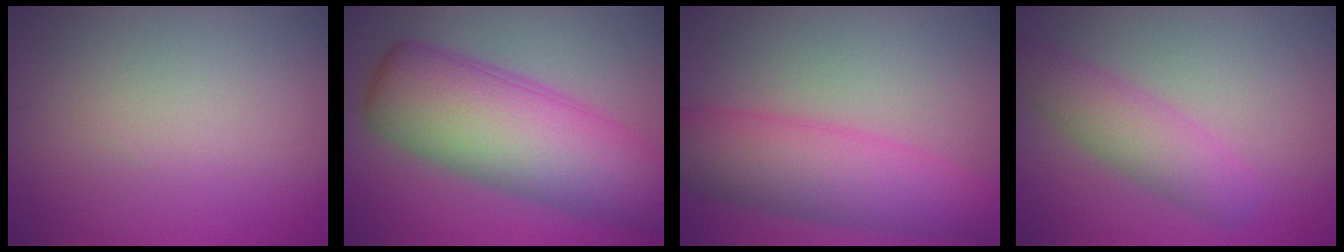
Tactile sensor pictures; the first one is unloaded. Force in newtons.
{"total": 12.2, "press": 12.2, "slide": 0.2}
{"total": 7.9, "press": 7.9, "slide": 0.2}
{"total": 4.2, "press": 4.2, "slide": 0.1}